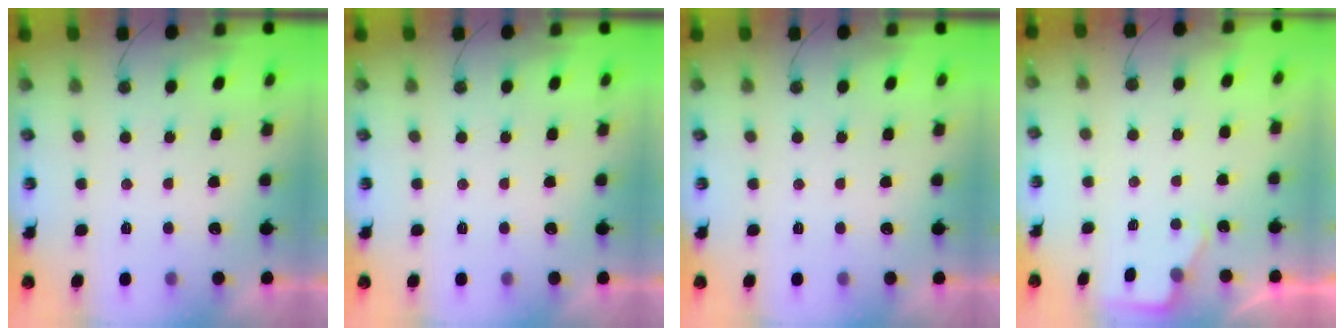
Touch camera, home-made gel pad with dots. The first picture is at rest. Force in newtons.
{"total": 0.0}
{"total": 0.0}
{"total": 2.7, "press": 2.7, "slide": 0.4}